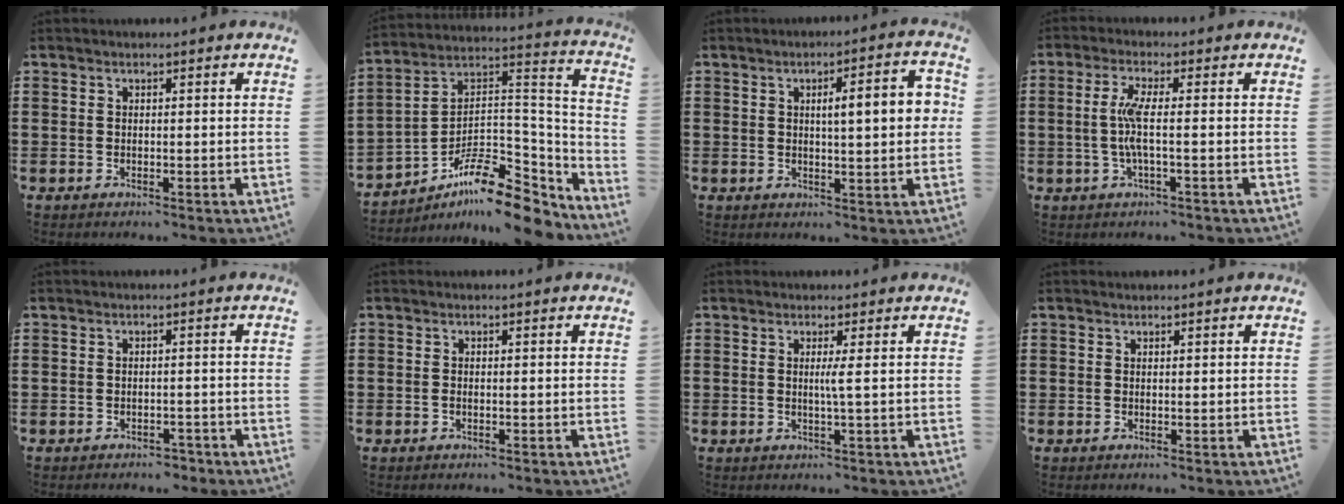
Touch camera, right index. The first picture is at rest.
{"total": 12.2, "force": [-9.0, 3.9, 7.2], "torque": [-0.126, 0.020, -0.168]}
{"total": 6.6, "force": [1.1, 1.3, 6.4], "torque": [-0.103, -0.001, 0.011]}
{"total": 5.0, "force": [-0.5, 0.3, 4.9], "torque": [-0.113, -0.012, -0.020]}
{"total": 1.7, "force": [-1.6, 0.4, 0.1], "torque": [-0.009, 0.001, -0.036]}
{"total": 0.5, "force": [-0.2, 0.0, 0.5], "torque": [-0.010, -0.004, -0.004]}
{"total": 2.0, "force": [0.2, -0.7, 1.9], "torque": [-0.036, -0.008, 0.000]}
{"total": 0.0}